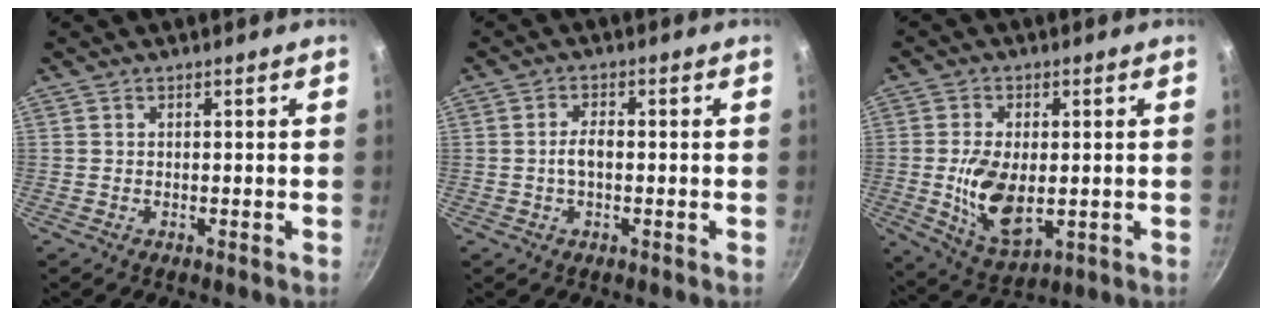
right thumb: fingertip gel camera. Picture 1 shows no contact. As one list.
[{"total": 3.0, "force": [-0.3, 1.5, 2.6], "torque": [-0.052, 0.010, -0.008]}, {"total": 11.1, "force": [-0.9, 6.0, 9.3], "torque": [-0.165, -0.014, -0.004]}]